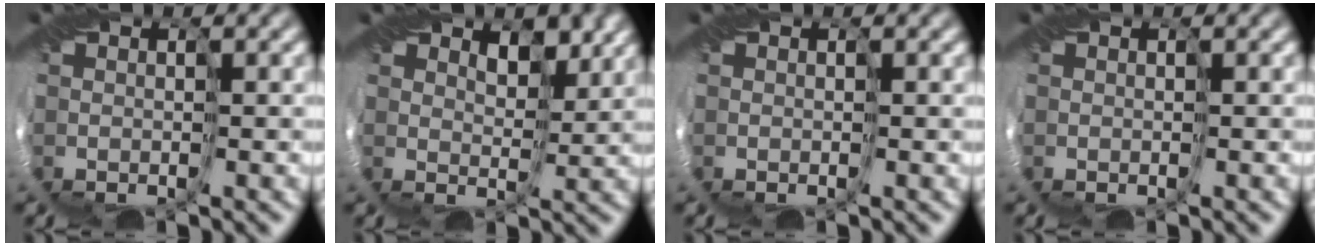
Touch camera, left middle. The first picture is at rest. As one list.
[{"total": 2.2, "force": [1.6, 1.2, 1.0], "torque": [-0.022, -0.008, 0.027]}, {"total": 0.0}, {"total": 0.0}]